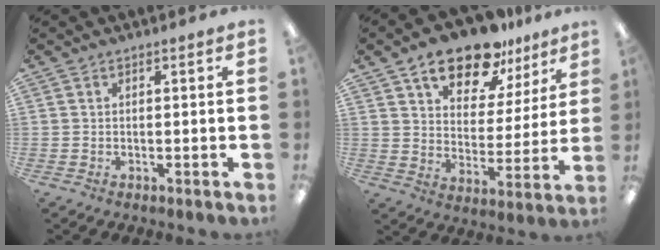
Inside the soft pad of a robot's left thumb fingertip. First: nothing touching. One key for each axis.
{"total": 15.4, "fx": 11.7, "fy": 6.9, "fz": 7.3, "tx": -0.121, "ty": -0.063, "tz": 0.206}